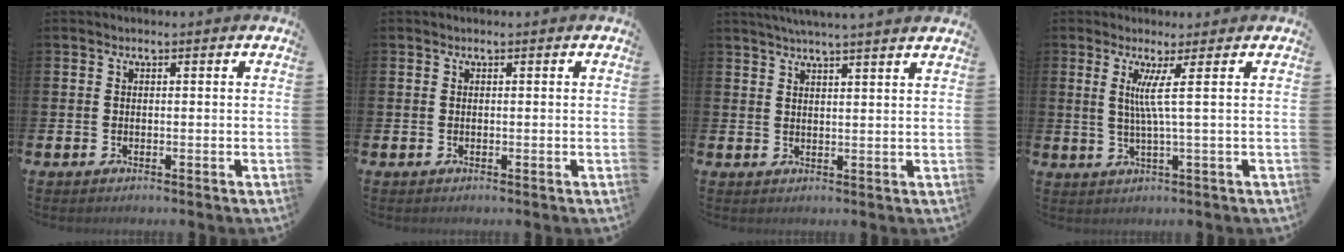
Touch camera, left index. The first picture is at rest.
{"total": 0.0}
{"total": 3.6, "force": [3.5, -0.9, 0.7], "torque": [-0.017, -0.012, 0.063]}
{"total": 5.1, "force": [1.4, -1.2, 4.7], "torque": [-0.101, -0.009, 0.021]}